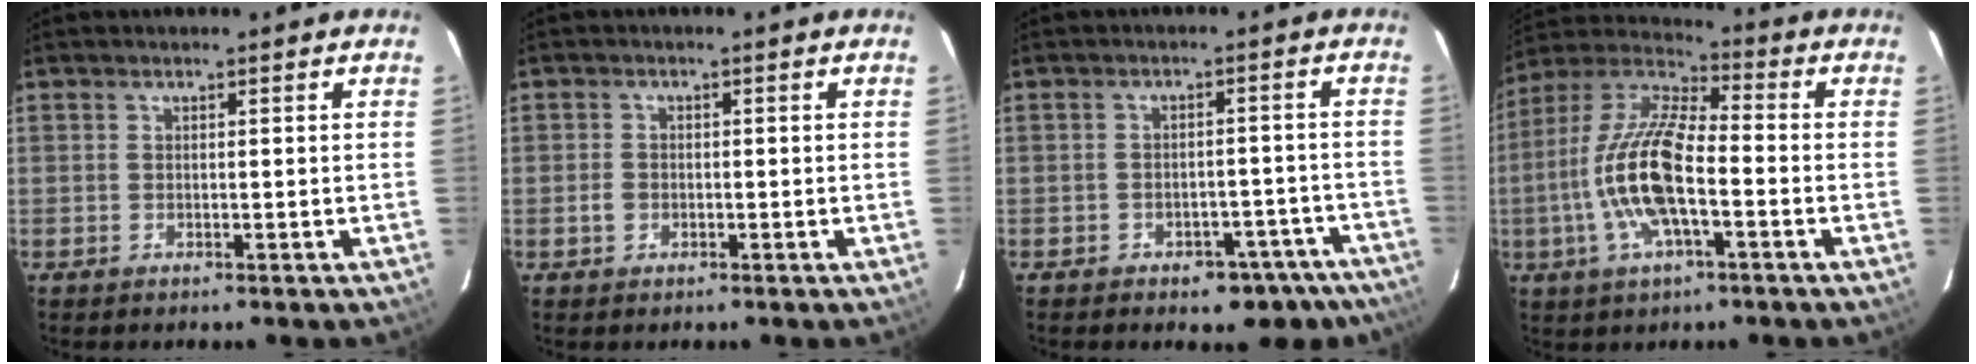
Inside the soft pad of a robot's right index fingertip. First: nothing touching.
{"total": 1.9, "force": [-0.7, 1.7, 0.6], "torque": [-0.014, 0.004, -0.011]}
{"total": 10.1, "force": [-7.8, 5.9, 2.7], "torque": [-0.032, 0.038, -0.063]}
{"total": 15.8, "force": [-4.0, 5.4, 14.3], "torque": [-0.288, 0.000, -0.084]}